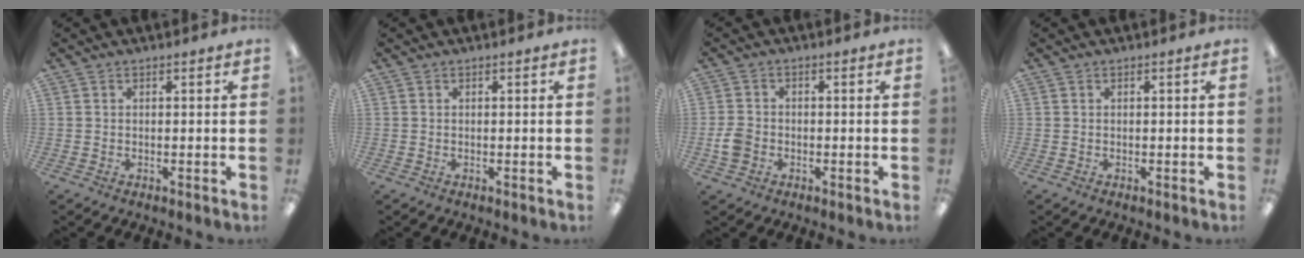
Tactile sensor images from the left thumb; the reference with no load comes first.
{"total": 0.0}
{"total": 4.1, "force": [-1.3, 3.4, 2.0], "torque": [-0.039, 0.006, -0.023]}
{"total": 0.0}